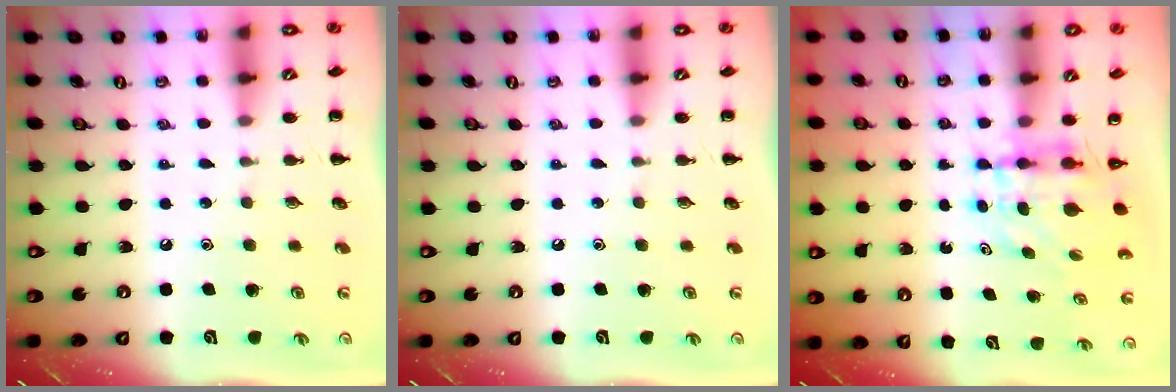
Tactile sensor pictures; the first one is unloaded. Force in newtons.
{"total": 0.0}
{"total": 5.4, "press": 5.3, "slide": 0.9}